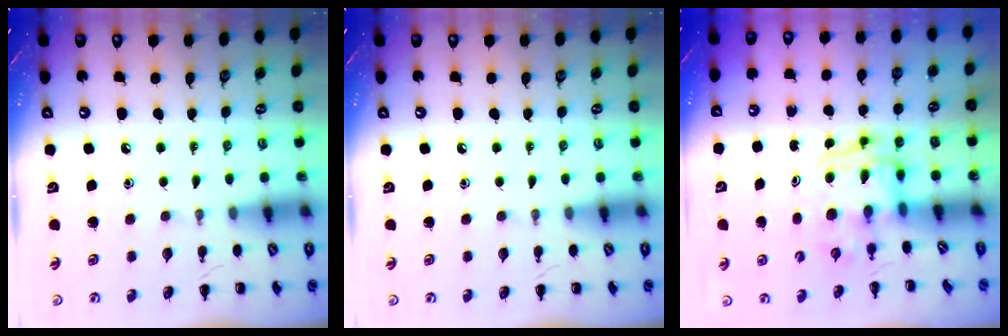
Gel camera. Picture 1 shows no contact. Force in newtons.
{"total": 0.0}
{"total": 3.3, "press": 3.2, "slide": 0.6}